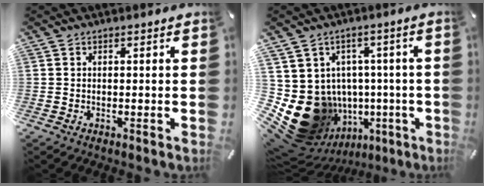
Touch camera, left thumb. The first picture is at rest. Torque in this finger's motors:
{"motor_torque": [2.10, 1.93, 1.15, -0.24, 0.36]}